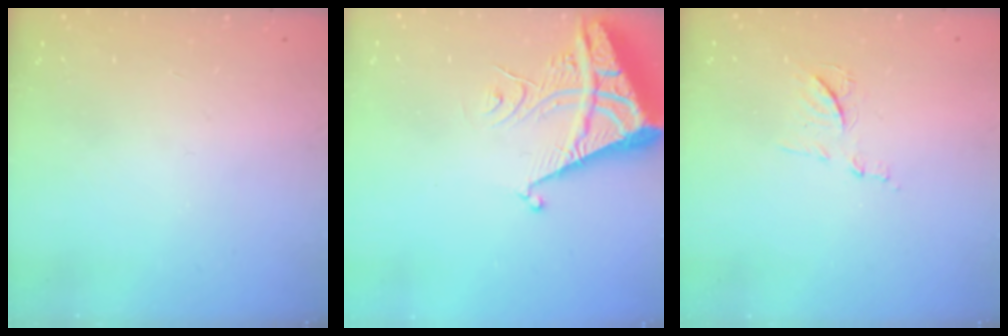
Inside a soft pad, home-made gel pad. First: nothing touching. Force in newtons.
{"total": 7.0, "press": 6.9, "slide": 0.7}
{"total": 7.6, "press": 7.6, "slide": 0.6}